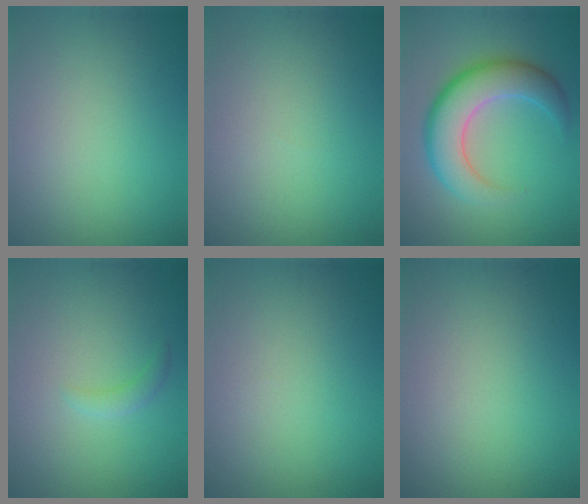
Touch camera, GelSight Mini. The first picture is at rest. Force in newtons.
{"total": 0.0}
{"total": 7.3, "press": 7.3, "slide": 0.4}
{"total": 1.2, "press": 1.2, "slide": 0.1}
{"total": 0.0}
{"total": 0.0}